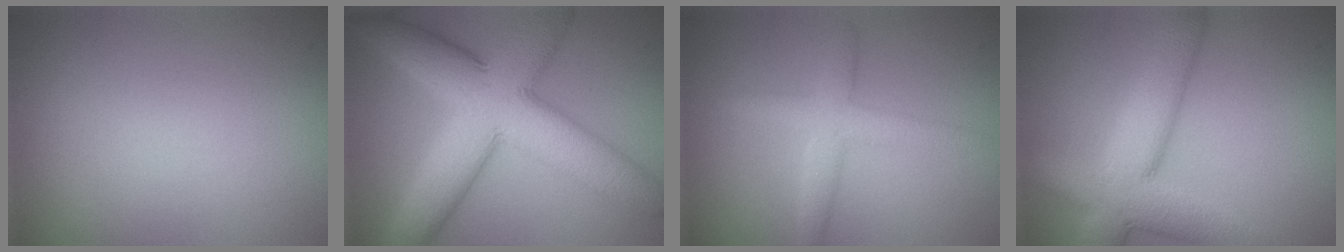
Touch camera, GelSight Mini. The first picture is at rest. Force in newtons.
{"total": 11.5, "press": 11.5, "slide": 0.5}
{"total": 2.9, "press": 2.9, "slide": 0.1}
{"total": 8.4, "press": 8.4, "slide": 0.6}